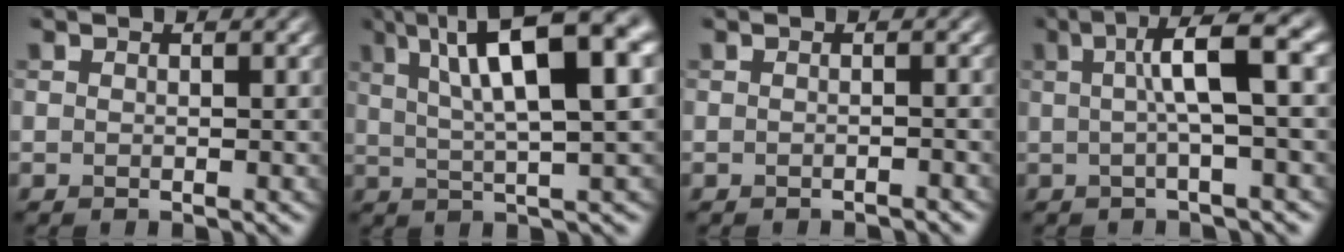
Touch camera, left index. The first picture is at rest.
{"total": 13.0, "force": [5.3, 3.4, 11.4], "torque": [-0.158, 0.023, 0.079]}
{"total": 0.9, "force": [-0.9, 0.0, 0.2], "torque": [0.000, 0.002, -0.016]}
{"total": 6.9, "force": [1.4, 1.4, 6.6], "torque": [-0.092, 0.021, 0.013]}